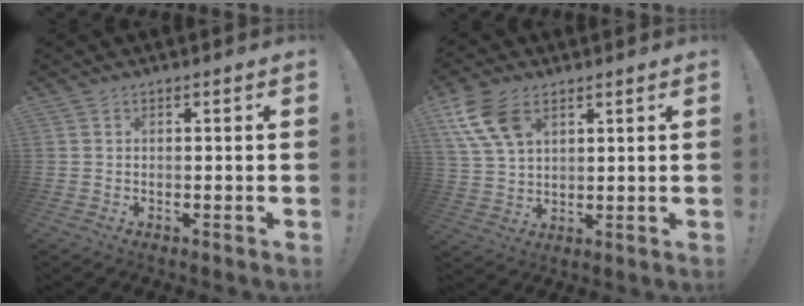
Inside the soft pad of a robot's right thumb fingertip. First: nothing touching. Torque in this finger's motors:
{"motor_torque": [0.67, 0.84, 0.82, 0.52, 0.07]}